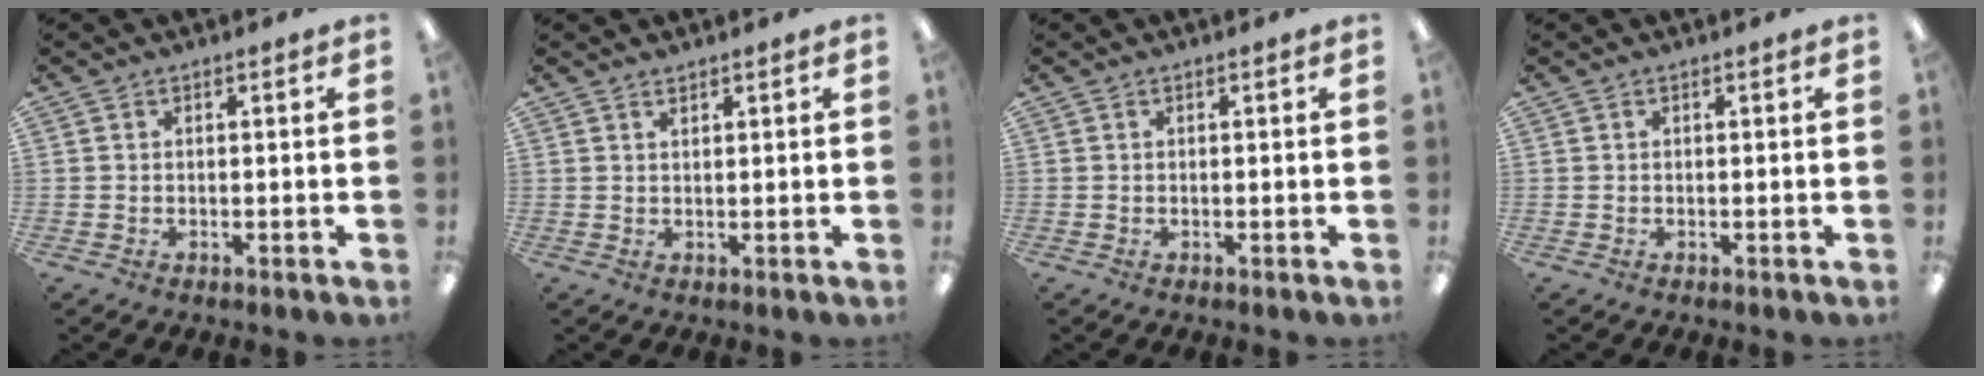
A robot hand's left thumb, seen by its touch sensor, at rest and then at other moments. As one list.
[{"total": 1.1, "force": [1.0, 0.3, 0.2], "torque": [-0.006, -0.002, 0.020]}, {"total": 0.0}, {"total": 0.0}]